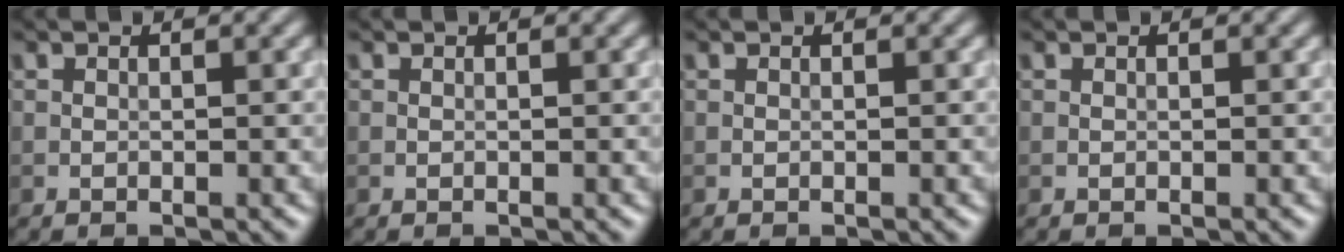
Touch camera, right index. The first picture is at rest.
{"total": 0.0}
{"total": 0.0}
{"total": 0.0}